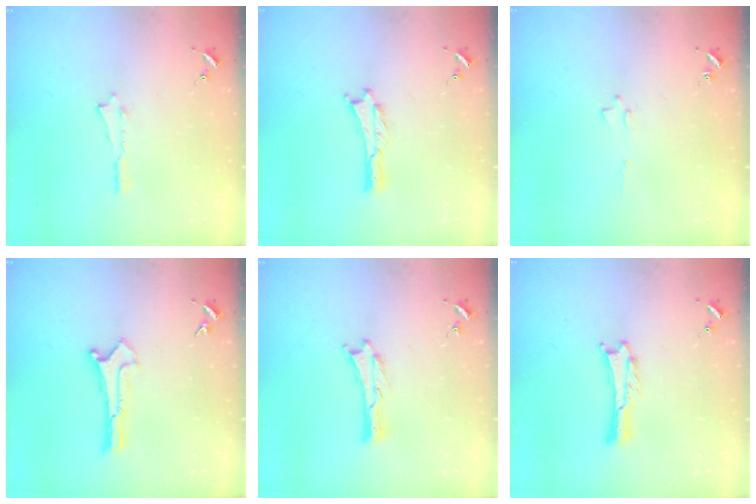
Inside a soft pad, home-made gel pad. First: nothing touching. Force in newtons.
{"total": 0.0}
{"total": 0.5, "press": 0.5, "slide": 0.2}
{"total": 0.0}
{"total": 0.0}
{"total": 0.0}